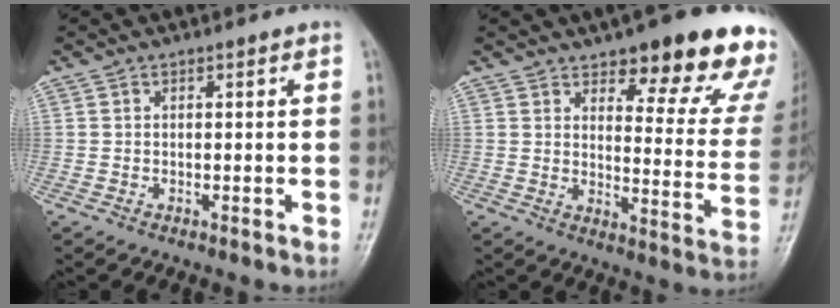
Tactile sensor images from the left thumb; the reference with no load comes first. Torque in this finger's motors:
{"motor_torque": [0.77, 0.71, 1.00, -1.76, 0.14]}